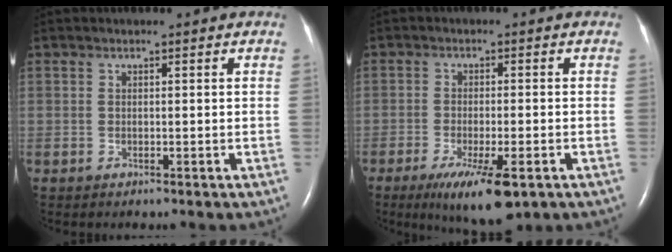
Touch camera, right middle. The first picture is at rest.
{"total": 9.1, "force": [-5.1, 1.9, 7.3], "torque": [-0.124, -0.023, -0.077]}